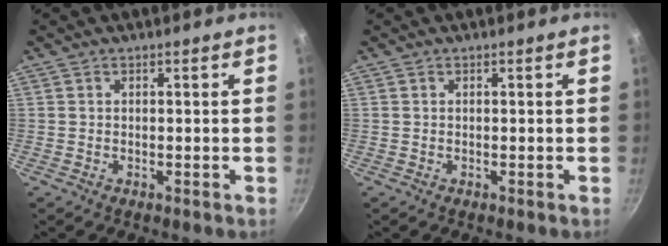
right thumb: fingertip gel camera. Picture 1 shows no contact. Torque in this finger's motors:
{"motor_torque": [0.11, 0.10, 0.12, -0.19, 0.00]}